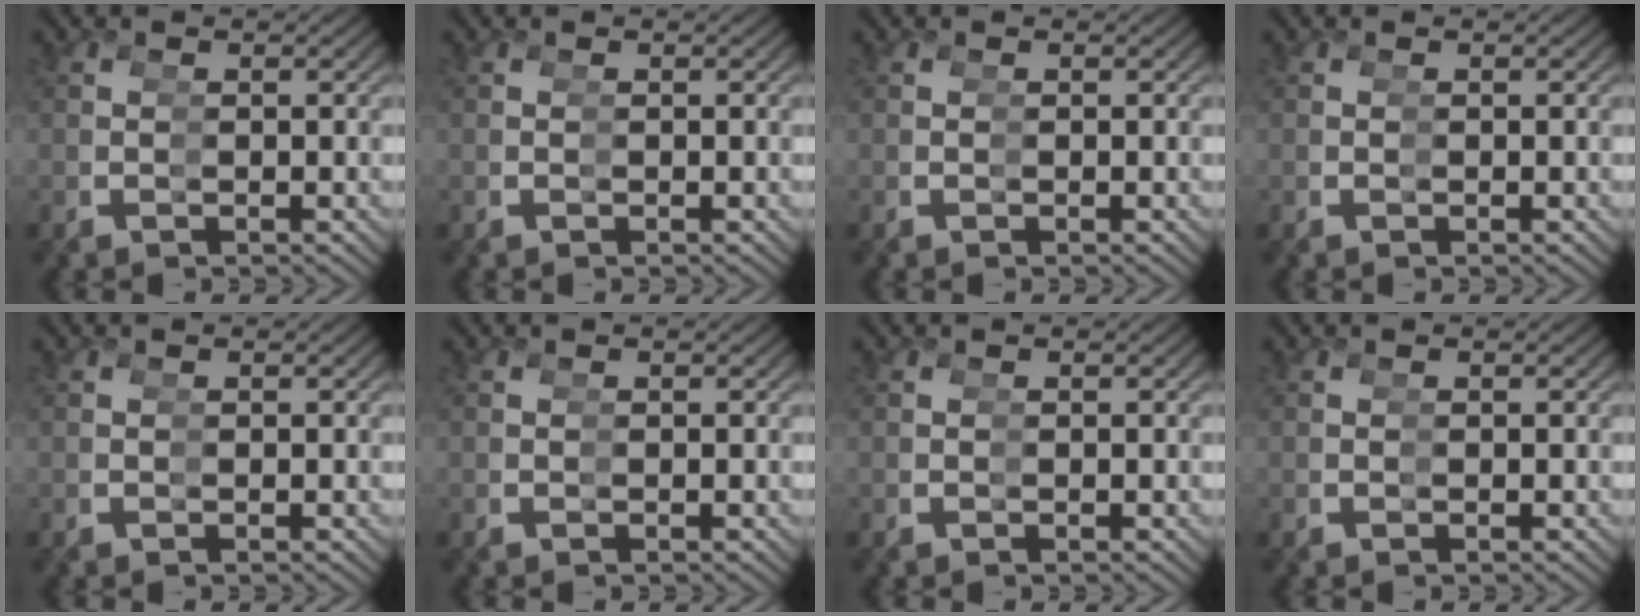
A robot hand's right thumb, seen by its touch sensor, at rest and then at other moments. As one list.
[{"total": 0.0}, {"total": 0.0}, {"total": 0.0}, {"total": 0.0}, {"total": 0.0}, {"total": 0.0}, {"total": 0.0}]